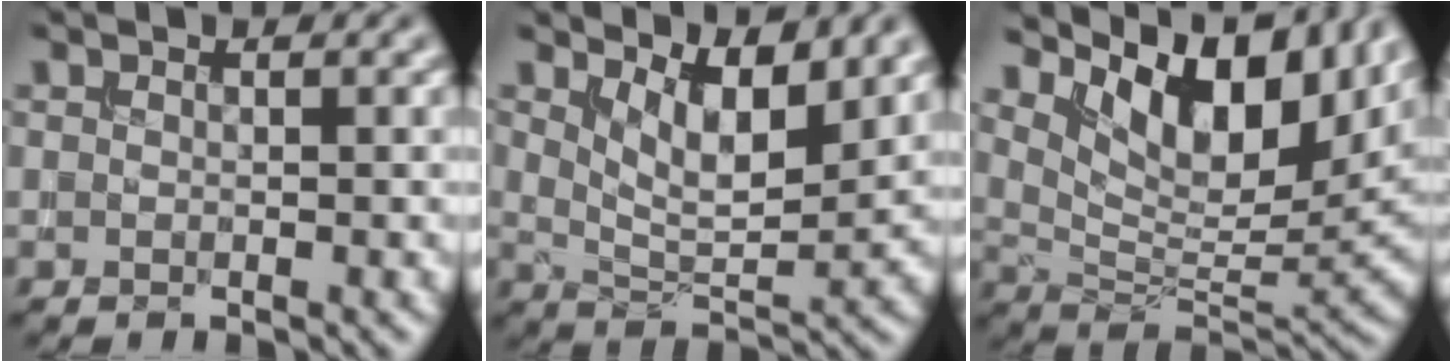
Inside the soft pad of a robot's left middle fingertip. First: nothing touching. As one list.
[{"total": 5.2, "force": [2.8, 2.0, 3.9], "torque": [-0.075, -0.012, 0.048]}, {"total": 13.0, "force": [7.0, 5.8, 9.3], "torque": [-0.153, 0.007, 0.129]}]